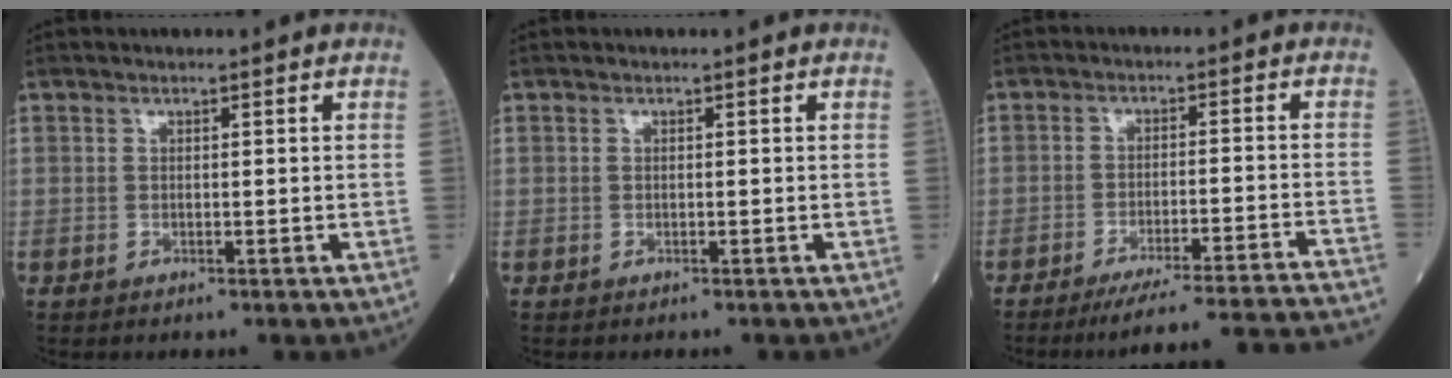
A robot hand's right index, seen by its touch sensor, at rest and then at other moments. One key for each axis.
{"total": 0.0}
{"total": 22.2, "fx": -21.0, "fy": -1.8, "fz": 7.1, "tx": -0.042, "ty": -0.028, "tz": -0.272}